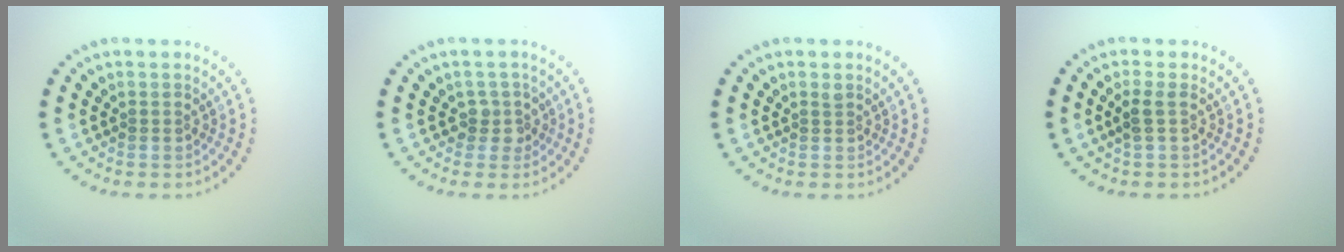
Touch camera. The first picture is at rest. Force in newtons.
{"total": 1.8, "press": 1.3, "slide": 1.2}
{"total": 0.5, "press": 0.4, "slide": 0.4}
{"total": 1.3, "press": 1.2, "slide": 0.6}